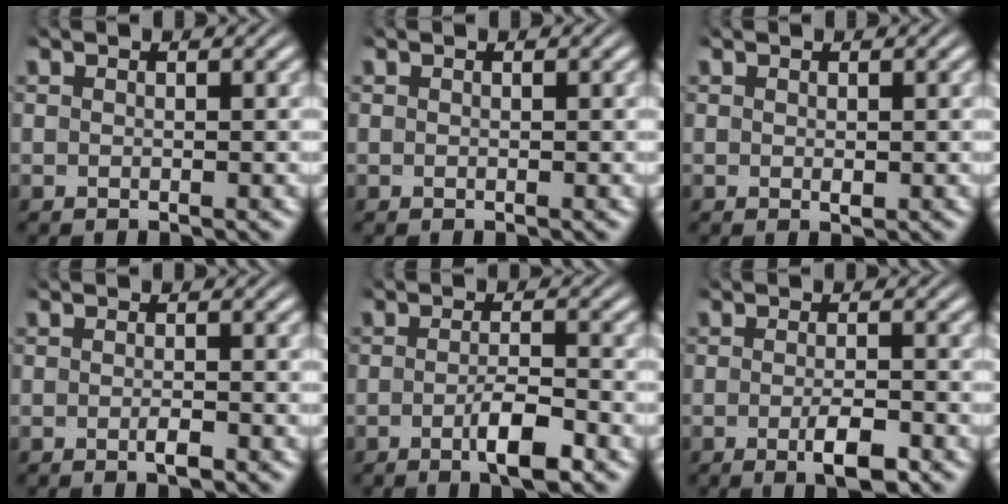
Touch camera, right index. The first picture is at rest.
{"total": 0.0}
{"total": 0.7, "force": [0.0, 0.5, 0.5], "torque": [-0.010, -0.004, 0.002]}
{"total": 1.2, "force": [-0.7, 0.5, 0.9], "torque": [-0.016, 0.005, -0.019]}
{"total": 3.5, "force": [-1.7, 0.5, 3.0], "torque": [-0.048, -0.007, -0.031]}
{"total": 3.1, "force": [-1.6, 0.9, 2.6], "torque": [-0.042, -0.005, -0.028]}